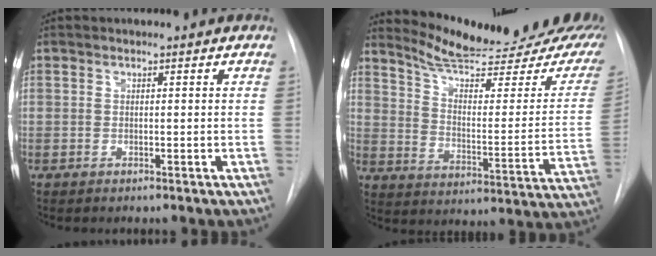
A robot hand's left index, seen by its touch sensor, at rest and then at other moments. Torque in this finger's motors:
{"motor_torque": [0.80, -0.93, 0.12, 0.02]}